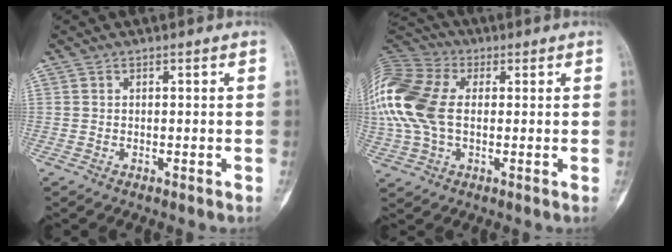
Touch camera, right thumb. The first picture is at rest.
{"total": 17.3, "force": [1.0, 11.1, 13.3], "torque": [-0.322, 0.017, 0.016]}